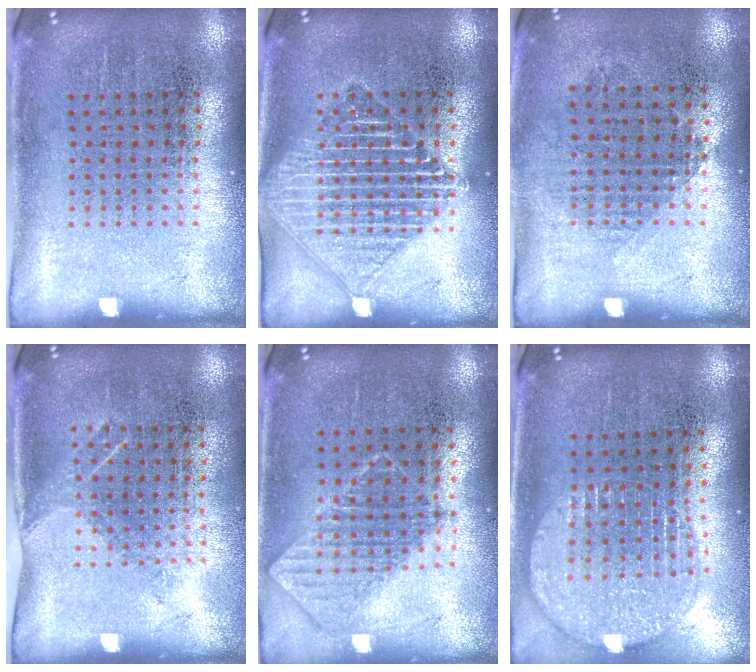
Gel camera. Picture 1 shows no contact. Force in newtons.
{"total": 2.3, "press": 2.3, "slide": 0.4}
{"total": 0.9, "press": 0.8, "slide": 0.4}
{"total": 1.1, "press": 1.0, "slide": 0.6}
{"total": 0.8, "press": 0.8, "slide": 0.1}
{"total": 1.9, "press": 1.6, "slide": 1.0}